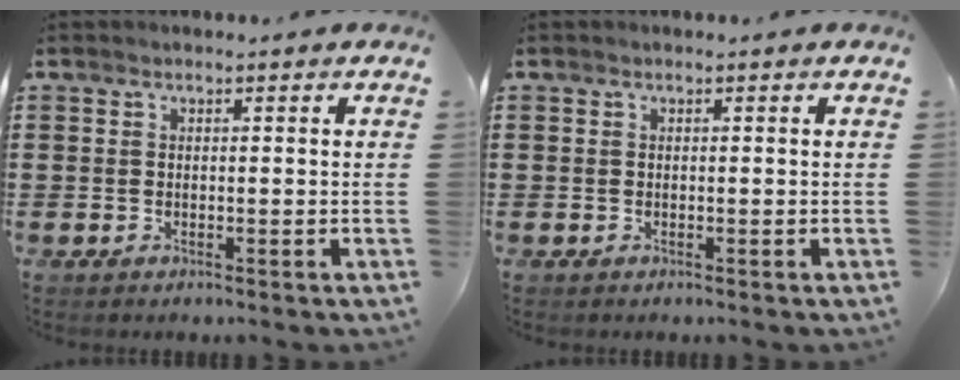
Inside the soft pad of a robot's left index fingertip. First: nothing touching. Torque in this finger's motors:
{"motor_torque": [-0.08, -0.05, -0.06, -0.01]}